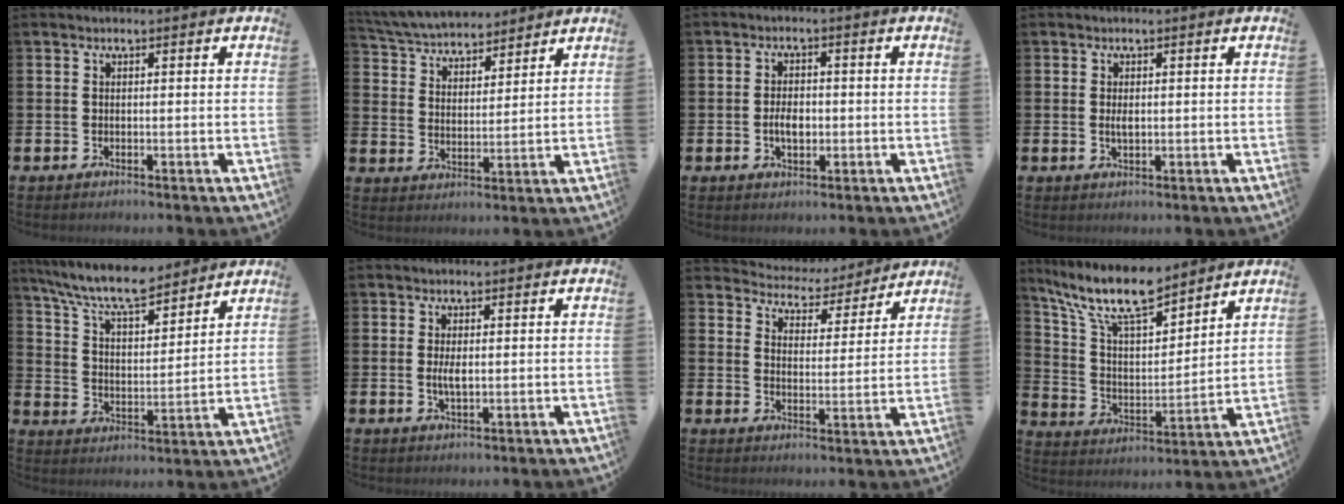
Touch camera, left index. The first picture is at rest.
{"total": 5.5, "force": [5.3, 1.3, 0.3], "torque": [-0.037, -0.032, 0.093]}
{"total": 3.3, "force": [-0.4, 1.9, 2.6], "torque": [-0.026, -0.005, -0.014]}
{"total": 1.4, "force": [0.2, 0.6, 1.2], "torque": [-0.019, 0.000, 0.000]}
{"total": 9.5, "force": [8.6, 1.8, 3.5], "torque": [-0.100, -0.046, 0.152]}
{"total": 2.4, "force": [0.1, 0.9, 2.2], "torque": [-0.036, -0.002, -0.002]}
{"total": 4.7, "force": [4.5, 1.4, -0.2], "torque": [-0.022, -0.041, 0.074]}
{"total": 12.0, "force": [10.2, 2.8, 5.7], "torque": [-0.146, -0.050, 0.181]}